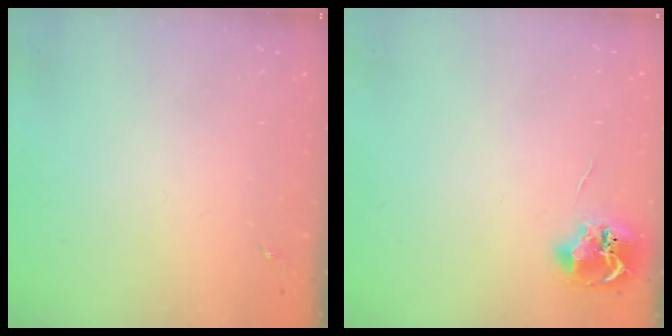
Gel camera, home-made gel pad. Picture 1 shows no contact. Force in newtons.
{"total": 7.6, "press": 7.5, "slide": 0.6}